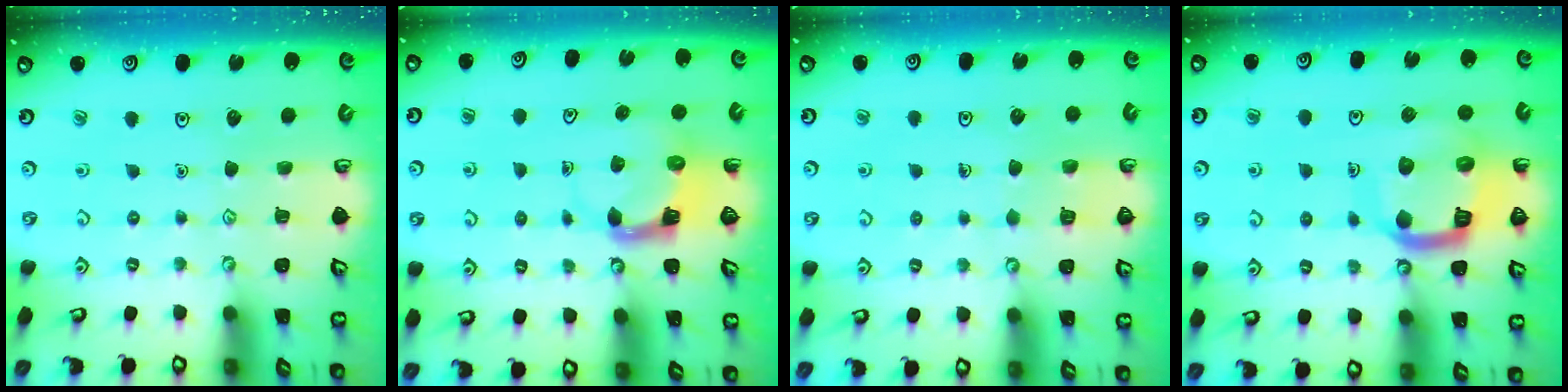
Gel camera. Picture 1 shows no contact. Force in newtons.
{"total": 3.9, "press": 3.9, "slide": 0.7}
{"total": 2.8, "press": 2.8, "slide": 0.3}
{"total": 14.1, "press": 14.0, "slide": 1.6}